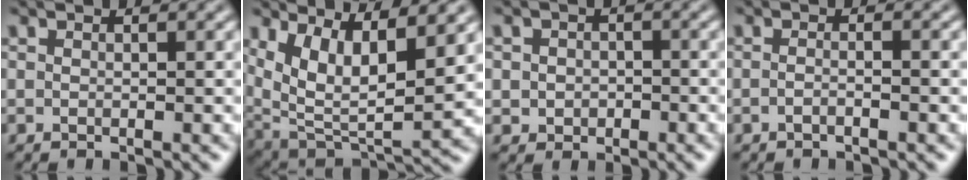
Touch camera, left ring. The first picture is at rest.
{"total": 9.2, "force": [3.9, 3.8, 7.4], "torque": [-0.140, -0.017, 0.079]}
{"total": 2.1, "force": [-0.4, 1.9, 0.8], "torque": [0.000, -0.005, -0.009]}
{"total": 1.1, "force": [-0.6, 0.3, 0.9], "torque": [-0.015, -0.001, -0.015]}